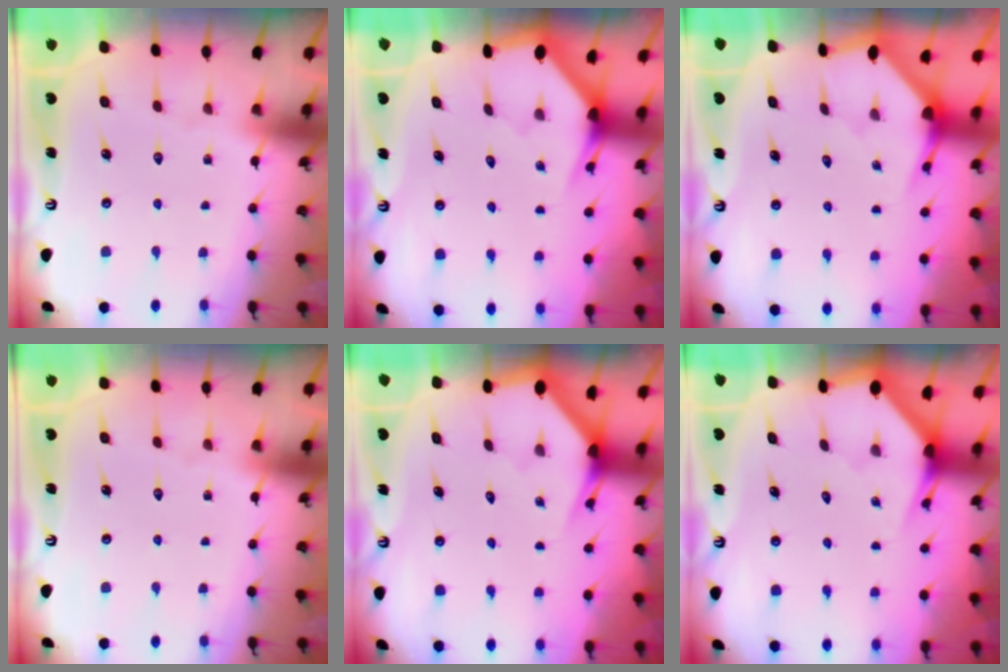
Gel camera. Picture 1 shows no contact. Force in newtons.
{"total": 3.0, "press": 3.0, "slide": 0.0}
{"total": 3.2, "press": 3.2, "slide": 0.3}
{"total": 0.0}
{"total": 2.7, "press": 2.7, "slide": 0.1}
{"total": 2.9, "press": 2.9, "slide": 0.2}